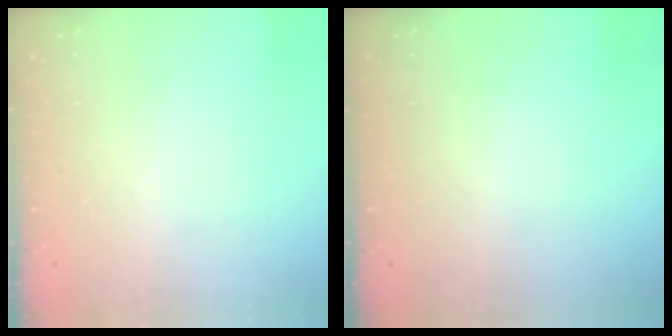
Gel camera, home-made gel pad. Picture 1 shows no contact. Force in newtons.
{"total": 0.0}